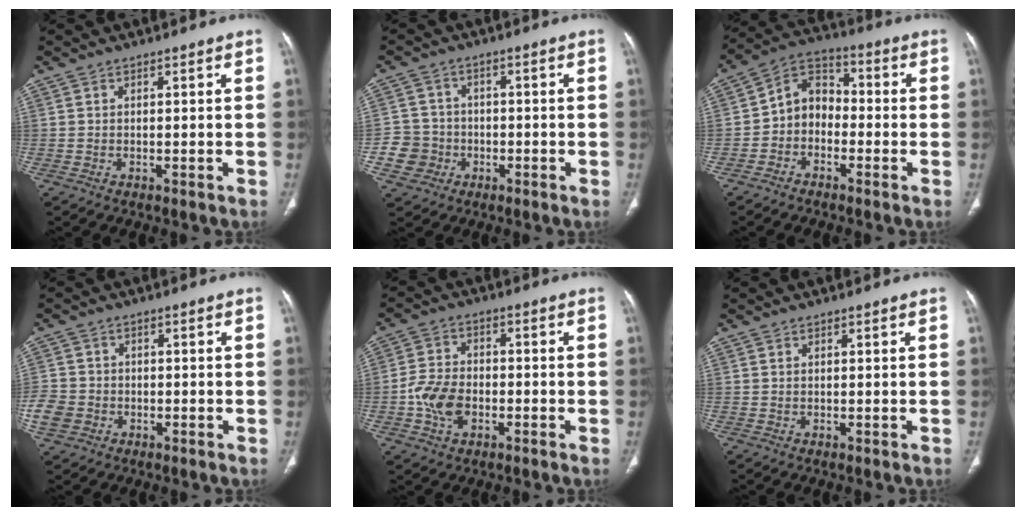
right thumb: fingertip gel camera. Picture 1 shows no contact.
{"total": 6.5, "force": [-2.0, 6.1, 0.5], "torque": [0.015, 0.018, -0.037]}
{"total": 7.9, "force": [-2.0, 6.3, 4.4], "torque": [-0.046, 0.038, -0.055]}
{"total": 6.1, "force": [-1.9, 5.4, 2.1], "torque": [-0.047, 0.014, -0.036]}
{"total": 7.8, "force": [-2.3, 5.5, 5.1], "torque": [-0.093, 0.017, -0.048]}
{"total": 0.0}